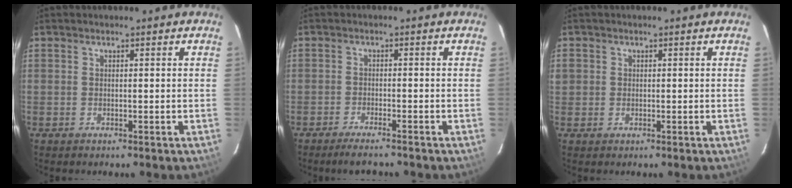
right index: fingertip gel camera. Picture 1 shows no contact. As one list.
[{"total": 4.3, "force": [-3.8, 0.4, 2.0], "torque": [-0.051, -0.010, -0.069]}, {"total": 1.7, "force": [0.1, 1.6, 0.4], "torque": [-0.004, 0.001, 0.000]}]